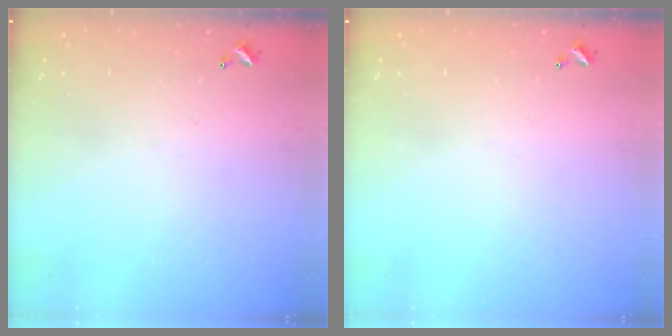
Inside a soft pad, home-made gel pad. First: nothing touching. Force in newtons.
{"total": 0.0}